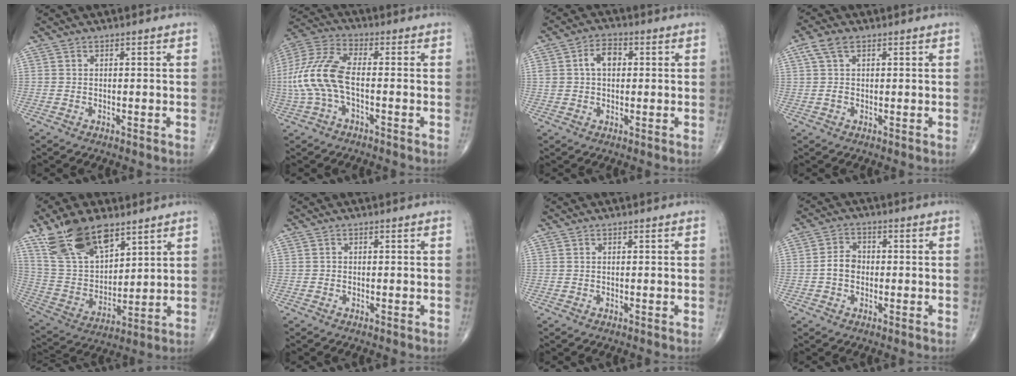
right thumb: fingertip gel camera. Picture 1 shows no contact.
{"total": 12.7, "force": [-1.8, 5.9, 11.1], "torque": [-0.263, 0.030, -0.039]}
{"total": 5.7, "force": [1.0, 3.8, 4.1], "torque": [-0.064, 0.016, 0.015]}
{"total": 4.0, "force": [1.6, 2.5, 2.8], "torque": [-0.056, 0.009, 0.032]}
{"total": 17.2, "force": [11.1, 8.1, 10.4], "torque": [-0.165, -0.041, 0.222]}
{"total": 0.0}
{"total": 0.0}
{"total": 4.2, "force": [-0.7, 3.3, 2.5], "torque": [-0.037, 0.015, -0.019]}